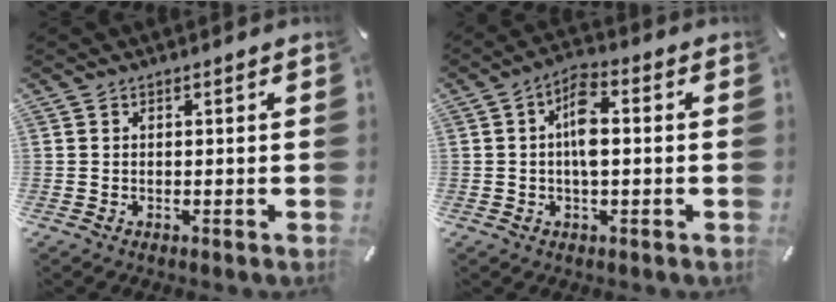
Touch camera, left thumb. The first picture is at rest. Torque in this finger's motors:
{"motor_torque": [0.24, 0.83, 0.64, -0.17, 0.04]}